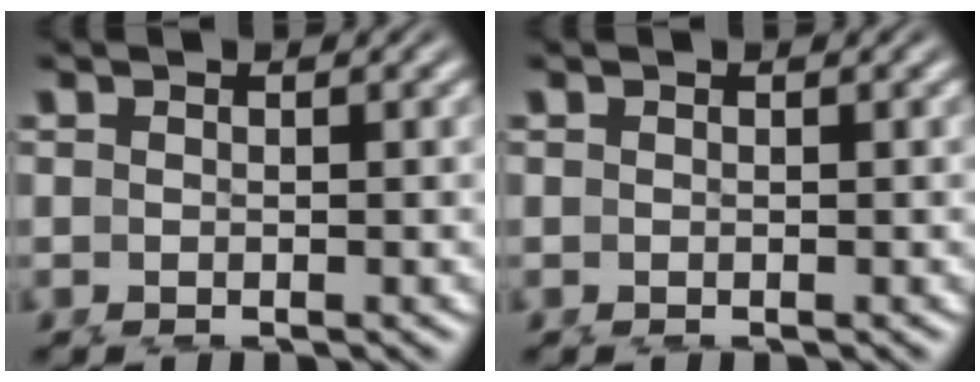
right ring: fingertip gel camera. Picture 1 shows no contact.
{"total": 0.0}